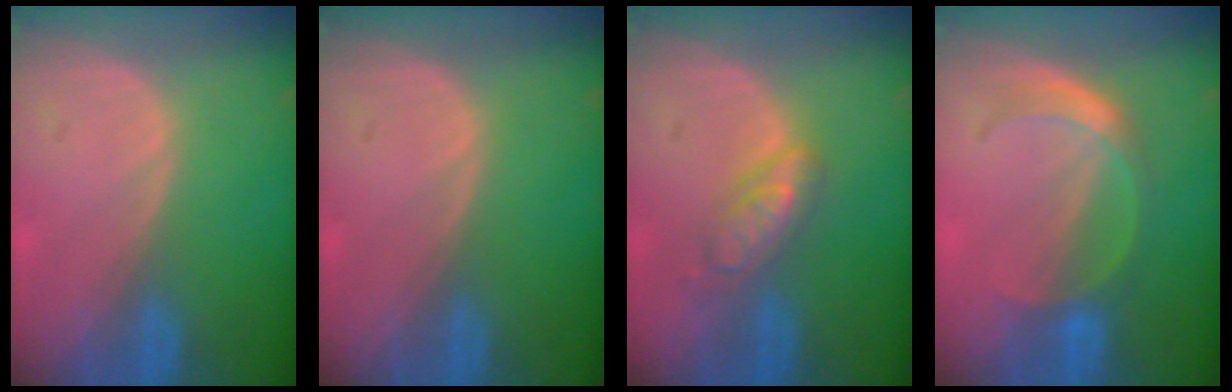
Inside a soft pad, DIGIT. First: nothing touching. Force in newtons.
{"total": 0.0}
{"total": 4.6, "press": 4.5, "slide": 0.3}
{"total": 4.5, "press": 4.4, "slide": 0.9}